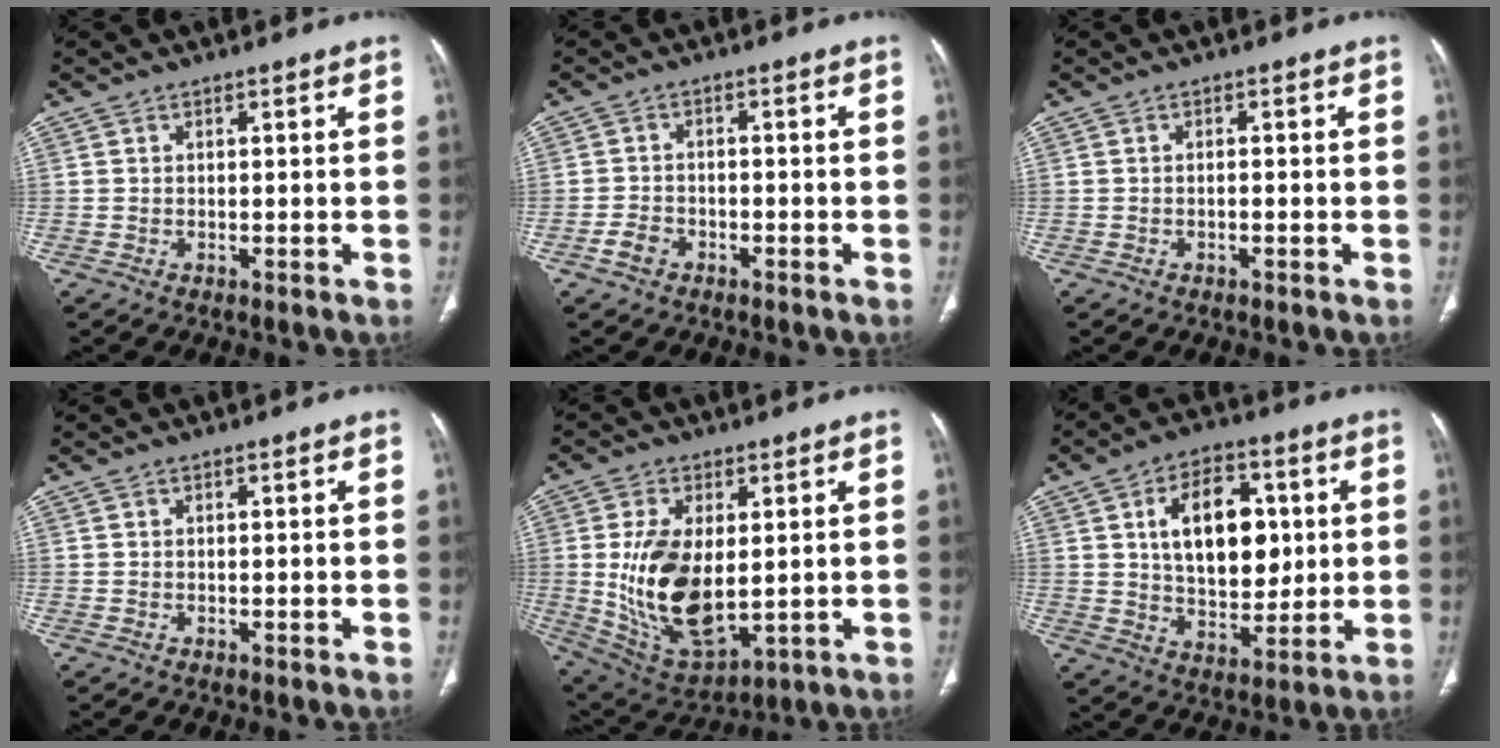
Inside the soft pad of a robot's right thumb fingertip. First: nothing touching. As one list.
[{"total": 3.4, "force": [-2.0, 2.3, 1.5], "torque": [-0.029, 0.017, -0.034]}, {"total": 0.7, "force": [-0.3, 0.2, 0.6], "torque": [-0.014, 0.006, -0.003]}, {"total": 0.0}, {"total": 16.6, "force": [0.5, 8.9, 13.9], "torque": [-0.254, -0.017, 0.032]}, {"total": 16.2, "force": [3.2, 10.1, 12.2], "torque": [-0.147, -0.007, 0.056]}]